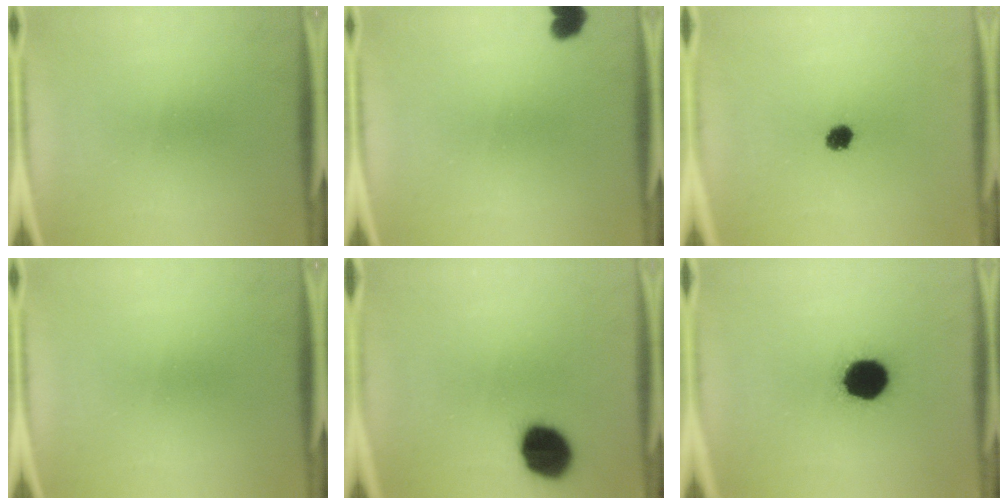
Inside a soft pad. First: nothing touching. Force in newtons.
{"total": 2.7}
{"total": 3.5}
{"total": 0.0}
{"total": 12.9}
{"total": 13.8}